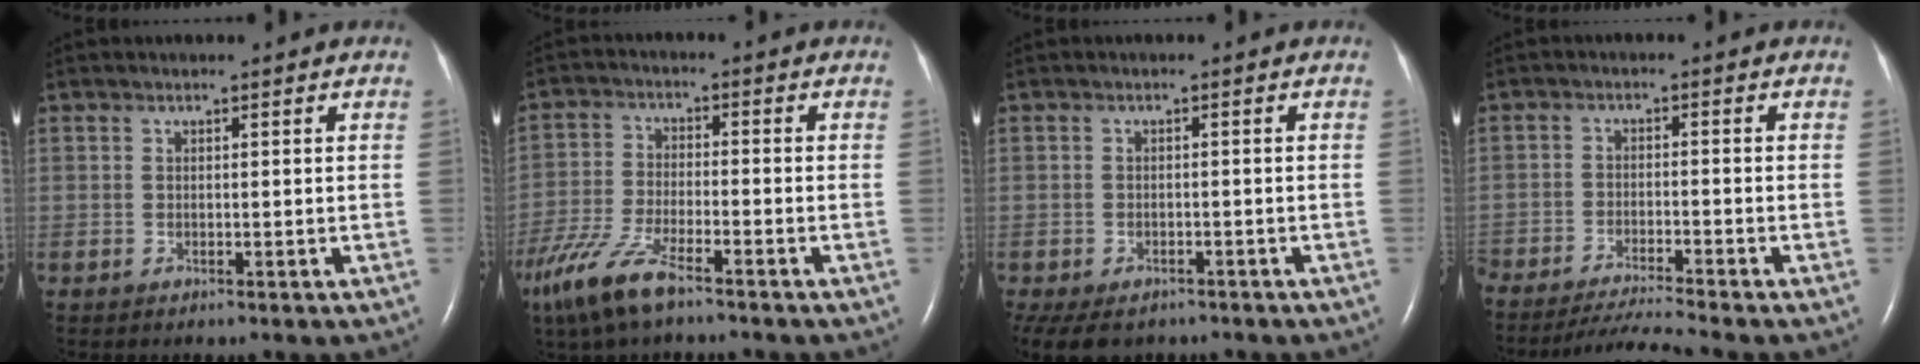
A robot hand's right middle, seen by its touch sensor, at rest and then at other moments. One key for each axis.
{"total": 9.8, "fx": -6.8, "fy": 2.0, "fz": 6.7, "tx": -0.151, "ty": -0.023, "tz": -0.132}
{"total": 10.8, "fx": -7.2, "fy": 6.6, "fz": 4.6, "tx": -0.116, "ty": -0.019, "tz": -0.092}
{"total": 6.1, "fx": -5.6, "fy": -1.8, "fz": 1.7, "tx": -0.025, "ty": -0.018, "tz": -0.103}